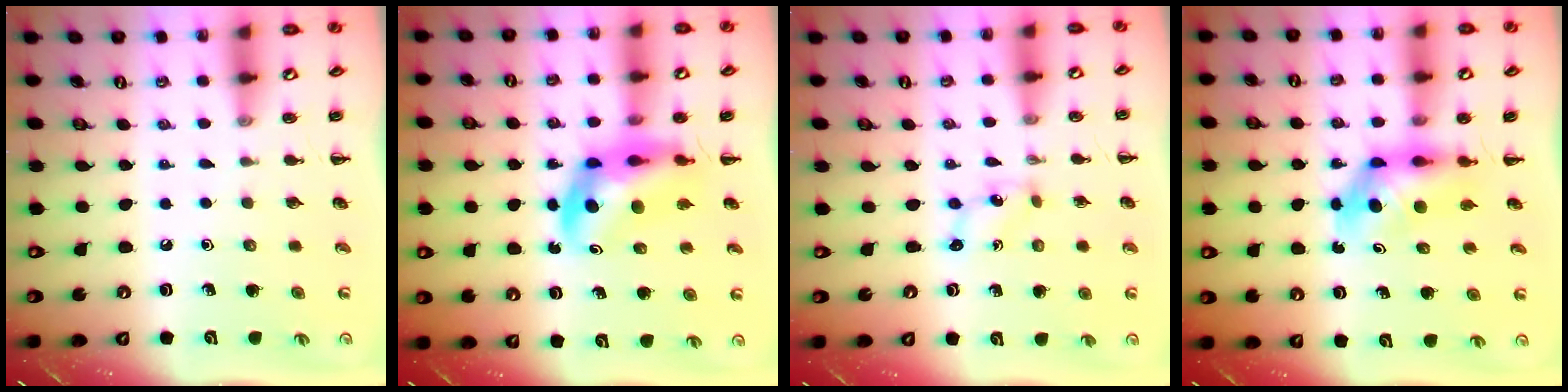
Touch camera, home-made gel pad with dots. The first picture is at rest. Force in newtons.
{"total": 9.5, "press": 9.1, "slide": 2.7}
{"total": 1.0, "press": 0.9, "slide": 0.3}
{"total": 5.1, "press": 5.0, "slide": 0.7}